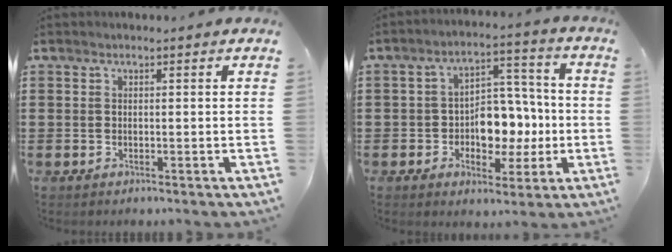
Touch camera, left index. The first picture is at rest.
{"total": 7.5, "force": [-1.1, 5.7, 4.7], "torque": [-0.071, 0.008, -0.023]}